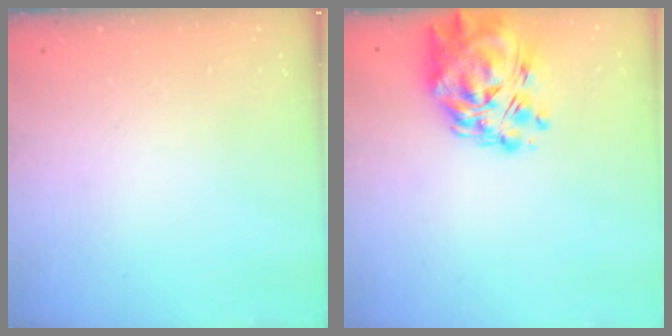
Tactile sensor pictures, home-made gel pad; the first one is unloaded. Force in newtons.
{"total": 10.8, "press": 10.1, "slide": 4.0}